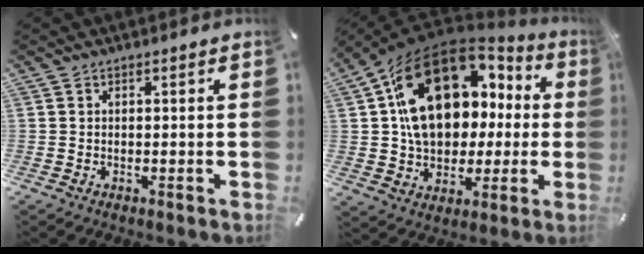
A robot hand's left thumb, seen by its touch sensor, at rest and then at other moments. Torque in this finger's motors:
{"motor_torque": [2.13, 2.87, 1.81, -0.96, 0.44]}